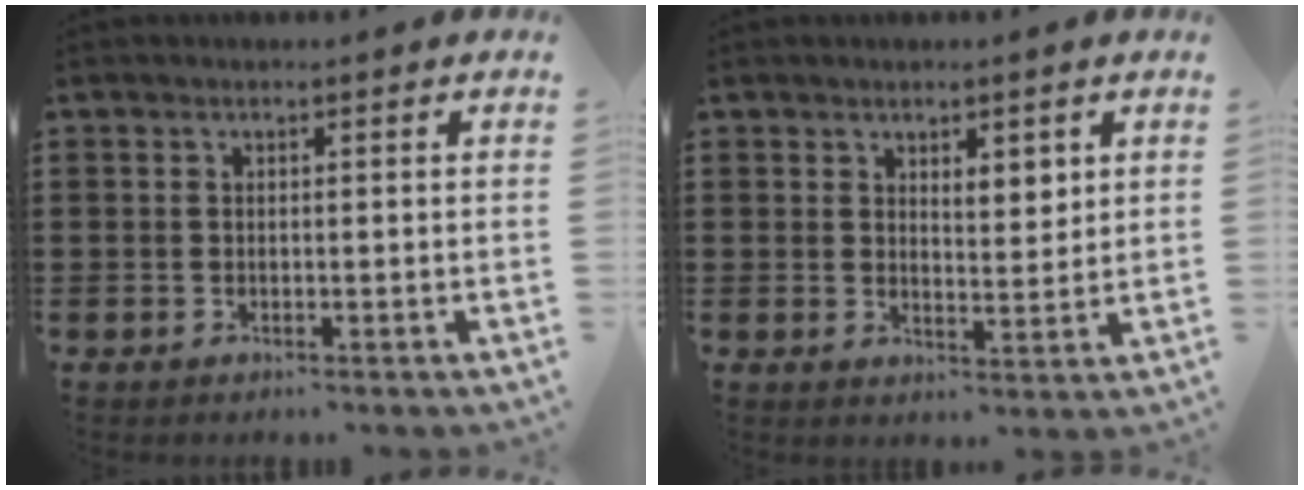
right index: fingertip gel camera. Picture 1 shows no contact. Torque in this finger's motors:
{"motor_torque": [0.06, -0.05, 0.24, 0.04]}